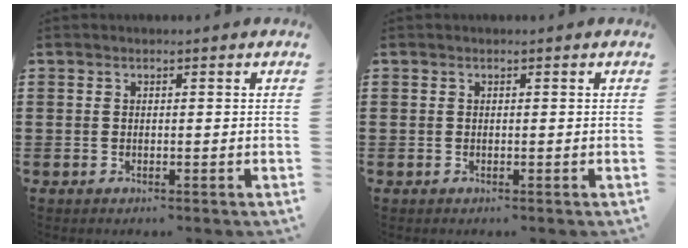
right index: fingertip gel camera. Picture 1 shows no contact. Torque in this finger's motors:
{"motor_torque": [1.80, 0.34, 0.03, -0.01]}